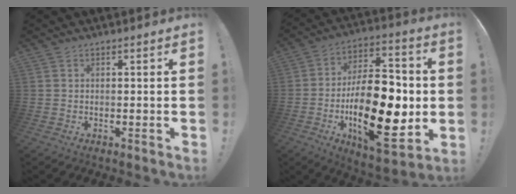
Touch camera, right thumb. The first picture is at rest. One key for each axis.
{"total": 27.1, "fx": -4.6, "fy": 13.5, "fz": 23.0, "tx": -0.398, "ty": 0.025, "tz": -0.064}